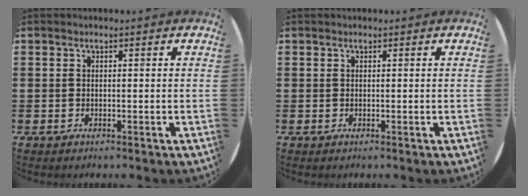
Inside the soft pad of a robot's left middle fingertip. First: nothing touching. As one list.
[{"total": 0.0}]